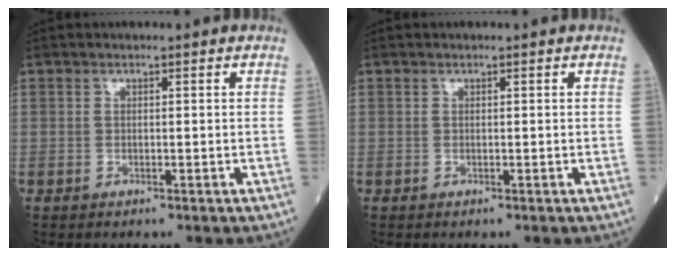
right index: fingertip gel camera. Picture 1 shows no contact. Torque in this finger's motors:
{"motor_torque": [-0.05, 0.03, -0.02, 0.00]}